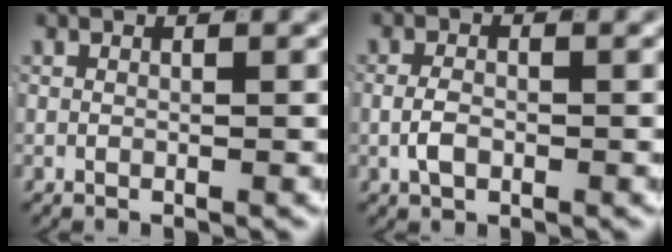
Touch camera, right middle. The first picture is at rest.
{"total": 1.7, "force": [-0.5, 0.9, 1.3], "torque": [-0.026, -0.003, -0.007]}